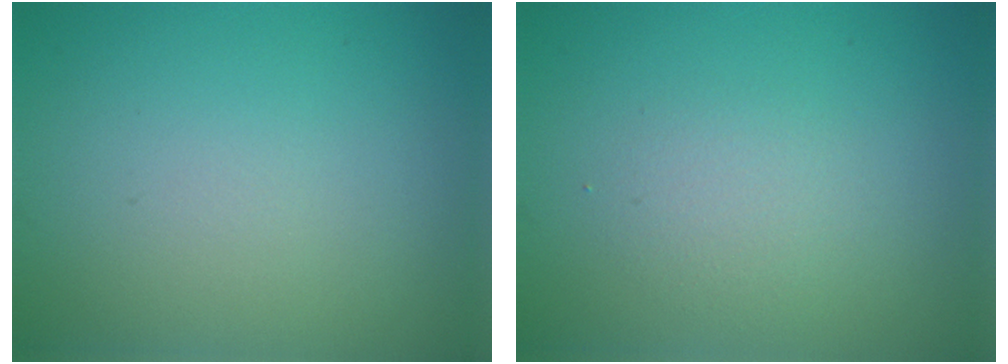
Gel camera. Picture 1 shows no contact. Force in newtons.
{"total": 1.7, "press": 1.7, "slide": 0.2}